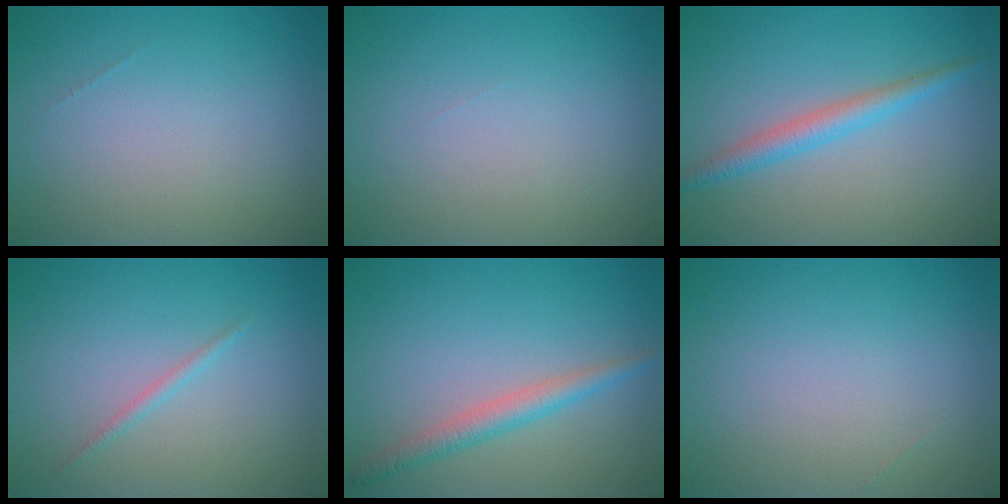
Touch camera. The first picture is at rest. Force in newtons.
{"total": 0.0}
{"total": 2.5, "press": 2.5, "slide": 0.0}
{"total": 0.8, "press": 0.8, "slide": 0.0}
{"total": 2.5, "press": 2.5, "slide": 0.1}
{"total": 0.0}